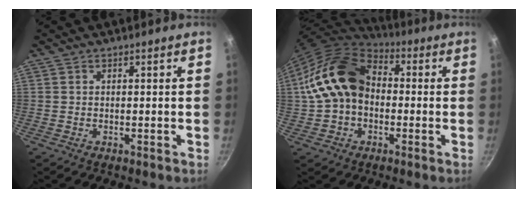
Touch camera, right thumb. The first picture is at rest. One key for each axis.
{"total": 16.1, "fx": 0.1, "fy": 12.0, "fz": 10.7, "tx": -0.165, "ty": 0.040, "tz": -0.008}